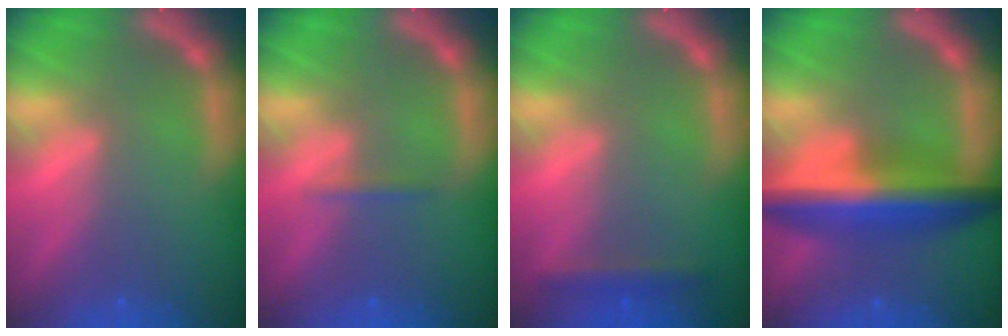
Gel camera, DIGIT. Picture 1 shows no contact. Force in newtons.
{"total": 0.9}
{"total": 1.9}
{"total": 8.5}